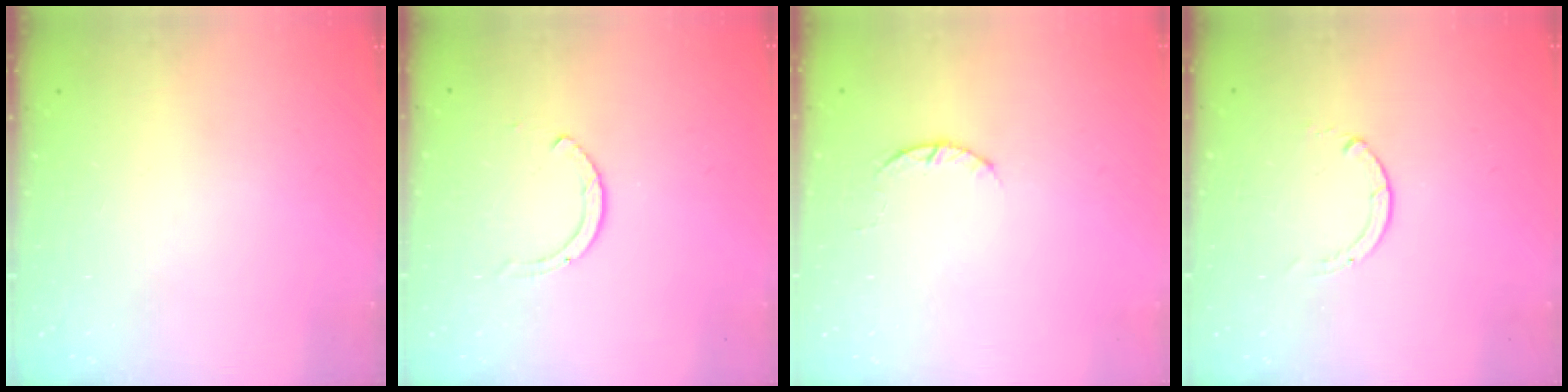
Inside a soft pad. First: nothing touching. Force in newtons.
{"total": 2.0, "press": 1.9, "slide": 0.3}
{"total": 2.3, "press": 2.3, "slide": 0.4}
{"total": 0.0}